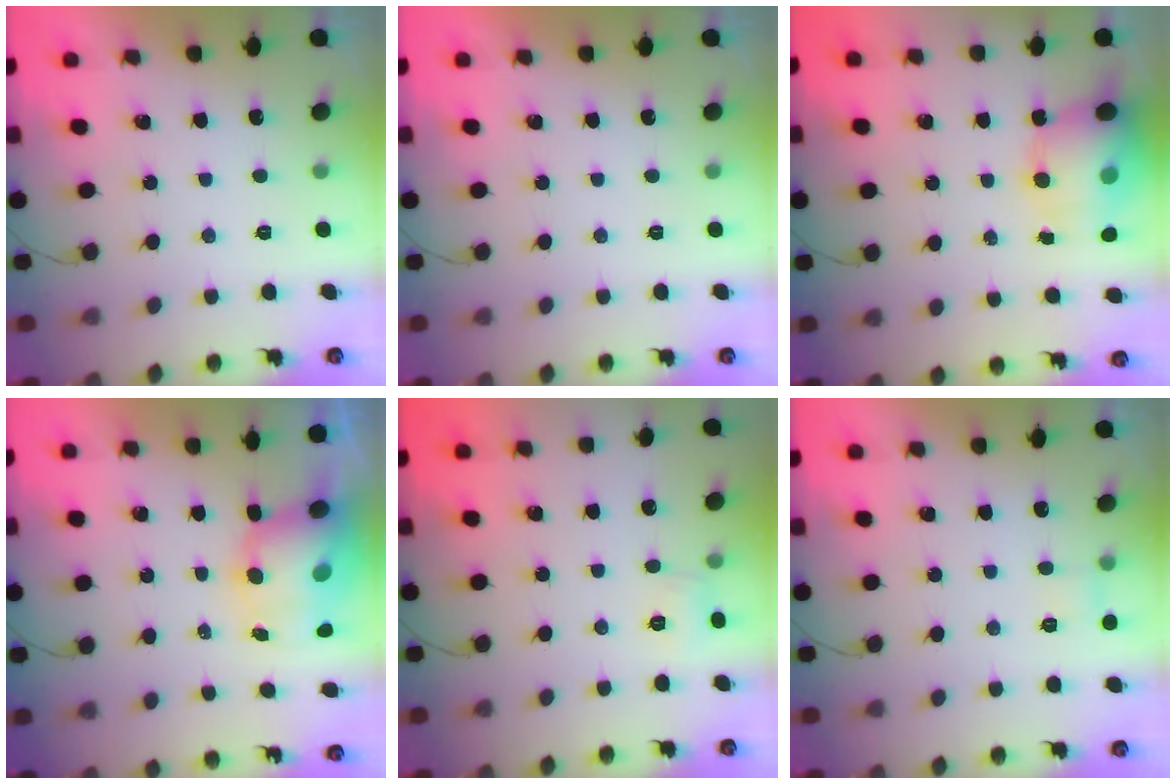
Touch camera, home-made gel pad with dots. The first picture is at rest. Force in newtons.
{"total": 0.0}
{"total": 14.6, "press": 14.0, "slide": 3.9}
{"total": 11.0, "press": 10.6, "slide": 2.9}
{"total": 5.3, "press": 5.1, "slide": 1.5}
{"total": 2.6, "press": 2.4, "slide": 1.0}